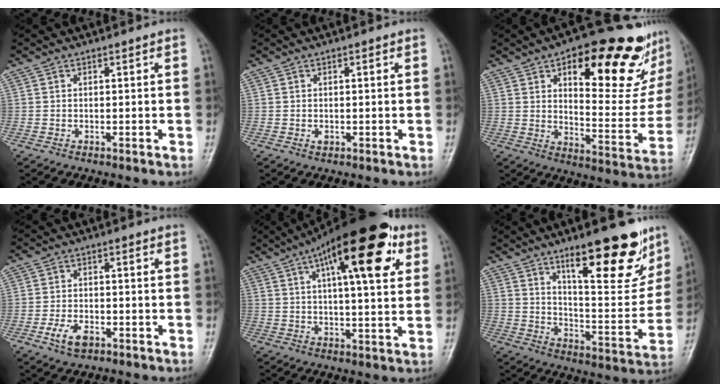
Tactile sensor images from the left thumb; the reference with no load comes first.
{"total": 1.3, "force": [0.0, 0.8, 1.0], "torque": [-0.009, 0.000, -0.001]}
{"total": 25.8, "force": [13.5, 9.8, 19.7], "torque": [-0.212, -0.044, 0.192]}
{"total": 4.9, "force": [-2.4, 2.8, 3.2], "torque": [-0.060, 0.010, -0.043]}
{"total": 21.0, "force": [9.3, 7.0, 17.5], "torque": [-0.245, 0.000, 0.135]}
{"total": 19.4, "force": [12.2, 6.0, 13.9], "torque": [-0.151, -0.074, 0.189]}